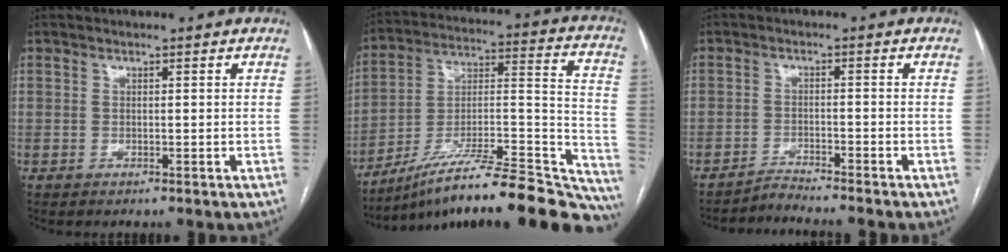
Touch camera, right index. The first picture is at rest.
{"total": 28.4, "force": [-24.0, 4.5, 14.5], "torque": [-0.133, 0.031, -0.358]}
{"total": 3.8, "force": [-3.5, -1.4, 0.0], "torque": [-0.001, -0.014, -0.058]}